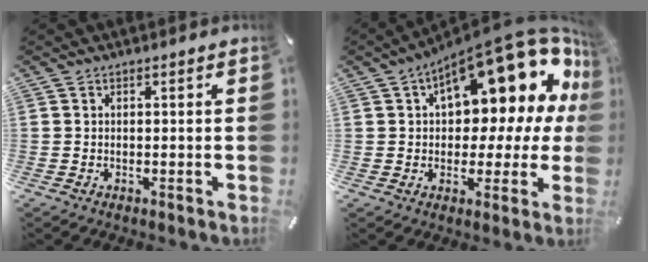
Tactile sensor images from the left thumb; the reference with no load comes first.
{"total": 21.1, "force": [10.4, 9.6, 15.6], "torque": [-0.200, -0.083, 0.169]}